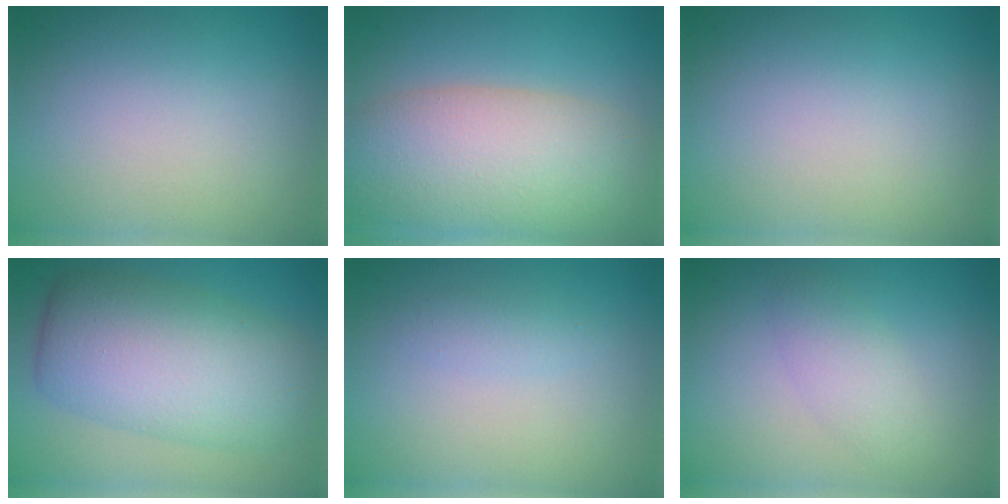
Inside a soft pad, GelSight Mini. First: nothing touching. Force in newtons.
{"total": 9.0, "press": 9.0, "slide": 0.6}
{"total": 0.0}
{"total": 9.0, "press": 9.0, "slide": 0.2}
{"total": 0.9, "press": 0.9, "slide": 0.0}
{"total": 2.1, "press": 2.1, "slide": 0.0}